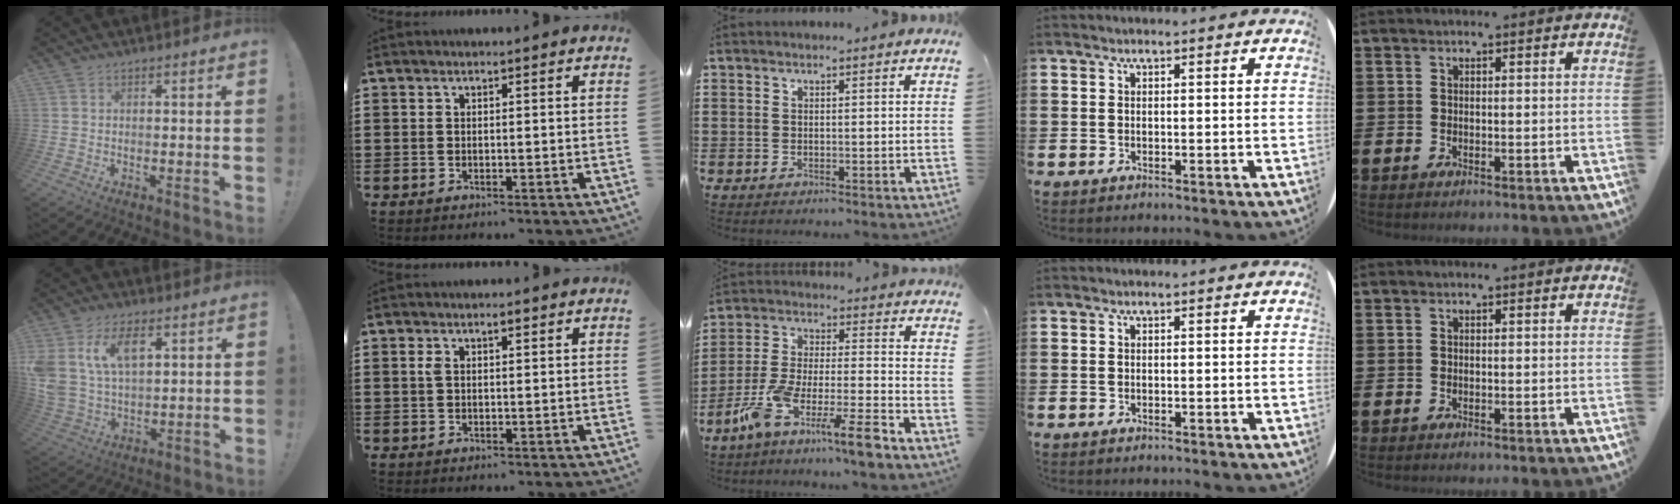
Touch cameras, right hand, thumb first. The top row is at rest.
{"thumb": {"total": 11.9, "force": [5.8, 7.0, 7.7], "torque": [-0.154, -0.015, 0.107]}, "index": {"total": 2.0, "force": [0.8, 0.9, 1.7], "torque": [-0.036, 0.006, 0.012]}, "middle": {"total": 10.3, "force": [-8.2, 0.3, 6.2], "torque": [-0.136, 0.000, -0.166]}}